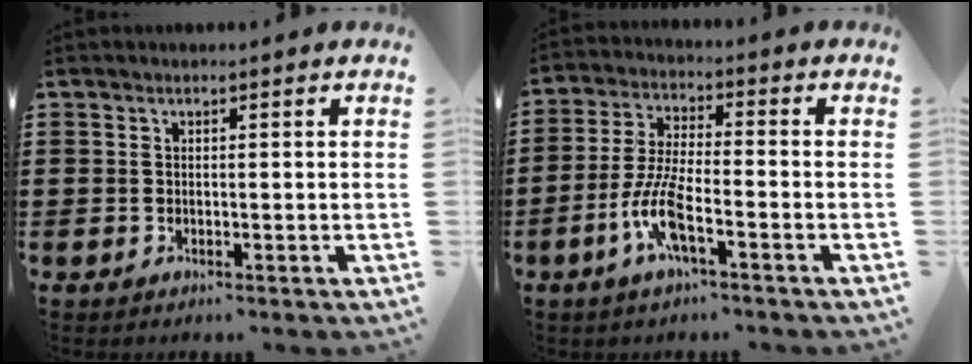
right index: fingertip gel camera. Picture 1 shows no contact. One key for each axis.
{"total": 7.7, "fx": -3.6, "fy": 1.7, "fz": 6.5, "tx": -0.153, "ty": -0.012, "tz": -0.073}